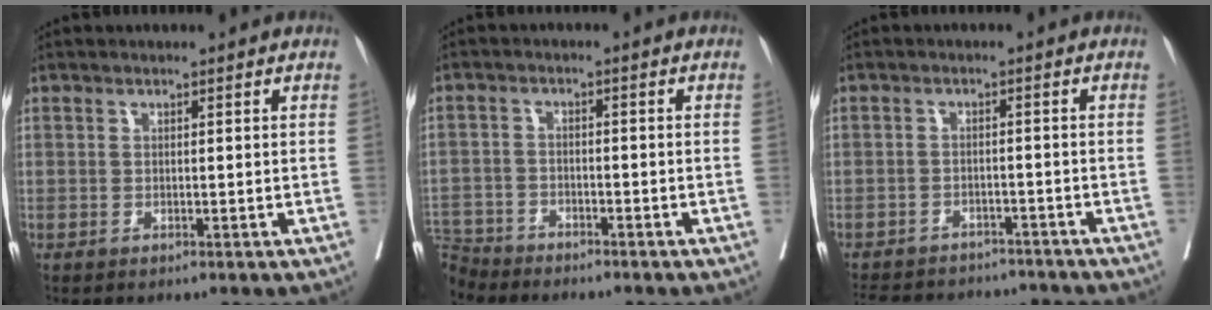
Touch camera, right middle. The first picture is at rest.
{"total": 5.7, "force": [-5.4, 1.2, -1.2], "torque": [0.018, -0.001, -0.107]}
{"total": 13.4, "force": [-12.0, 4.8, 3.4], "torque": [-0.070, 0.009, -0.154]}